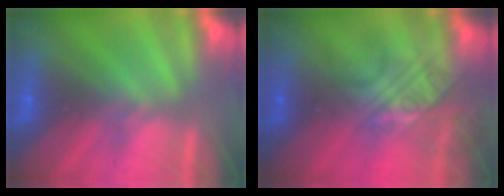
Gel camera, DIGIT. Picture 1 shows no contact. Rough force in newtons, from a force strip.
{"total": 2.4}